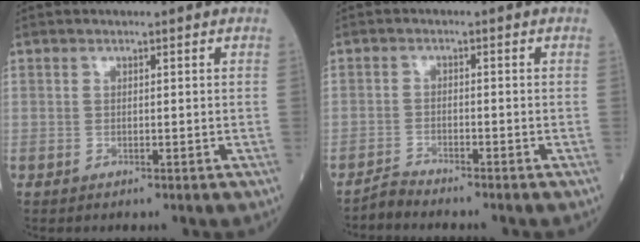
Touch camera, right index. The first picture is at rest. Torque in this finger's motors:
{"motor_torque": [-0.31, -0.29, 0.03, 0.01]}